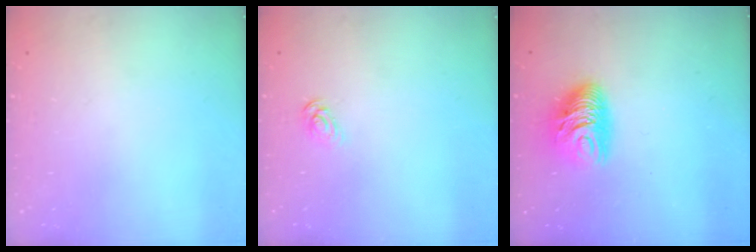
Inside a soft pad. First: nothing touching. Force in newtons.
{"total": 3.6, "press": 3.6, "slide": 0.4}
{"total": 10.3, "press": 10.2, "slide": 0.7}